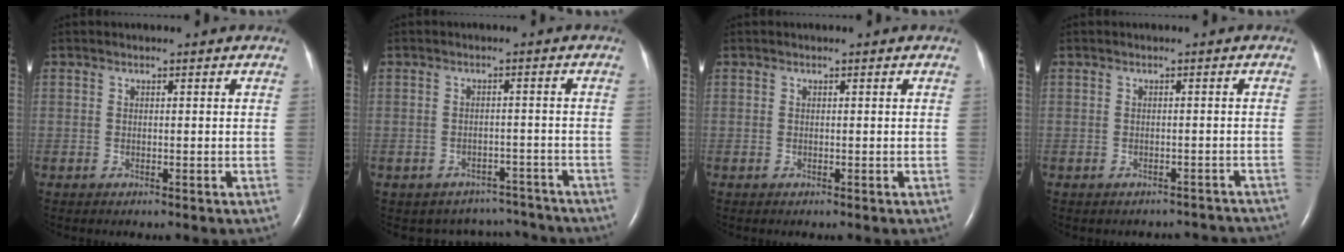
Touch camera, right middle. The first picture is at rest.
{"total": 7.7, "force": [-6.9, 3.5, -0.3], "torque": [0.011, 0.029, -0.076]}
{"total": 0.0}
{"total": 5.6, "force": [-5.1, 2.3, 0.5], "torque": [-0.002, 0.011, -0.044]}